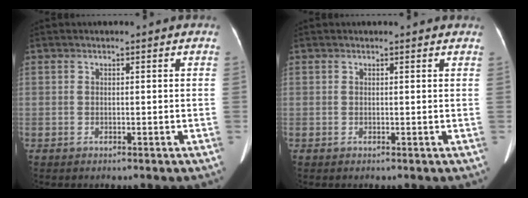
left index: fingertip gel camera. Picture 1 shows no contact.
{"total": 1.7, "force": [1.6, 0.3, 0.4], "torque": [-0.014, 0.008, 0.011]}